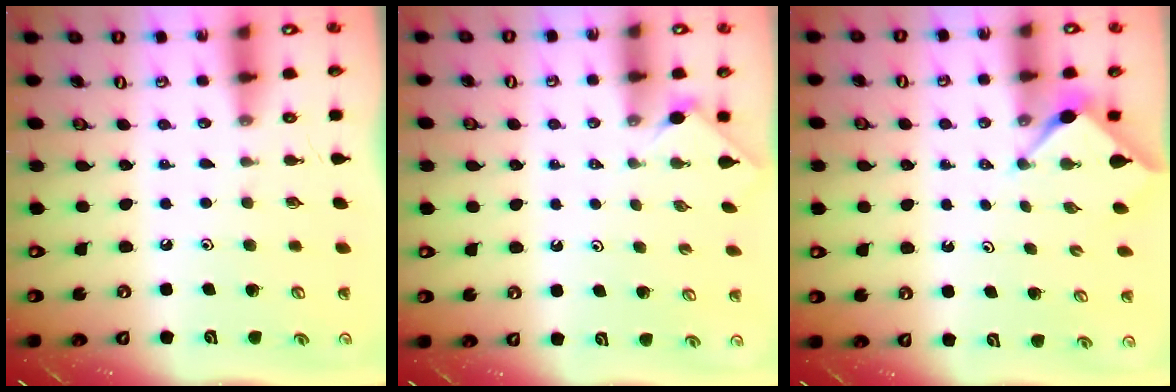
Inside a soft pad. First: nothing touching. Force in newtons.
{"total": 1.7, "press": 1.7, "slide": 0.4}
{"total": 2.9, "press": 2.9, "slide": 0.4}